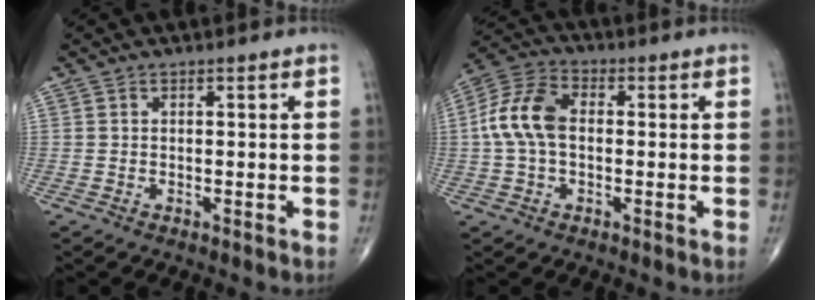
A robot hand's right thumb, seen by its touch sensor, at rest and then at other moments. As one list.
[{"total": 10.3, "force": [0.3, 6.5, 8.0], "torque": [-0.167, 0.030, -0.003]}]